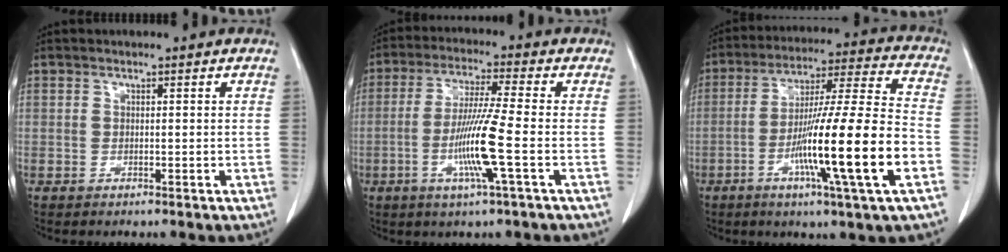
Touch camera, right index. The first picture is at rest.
{"total": 9.9, "force": [-2.6, -0.9, 9.5], "torque": [-0.189, -0.014, -0.055]}
{"total": 19.1, "force": [-6.1, -0.7, 18.1], "torque": [-0.308, -0.011, -0.107]}